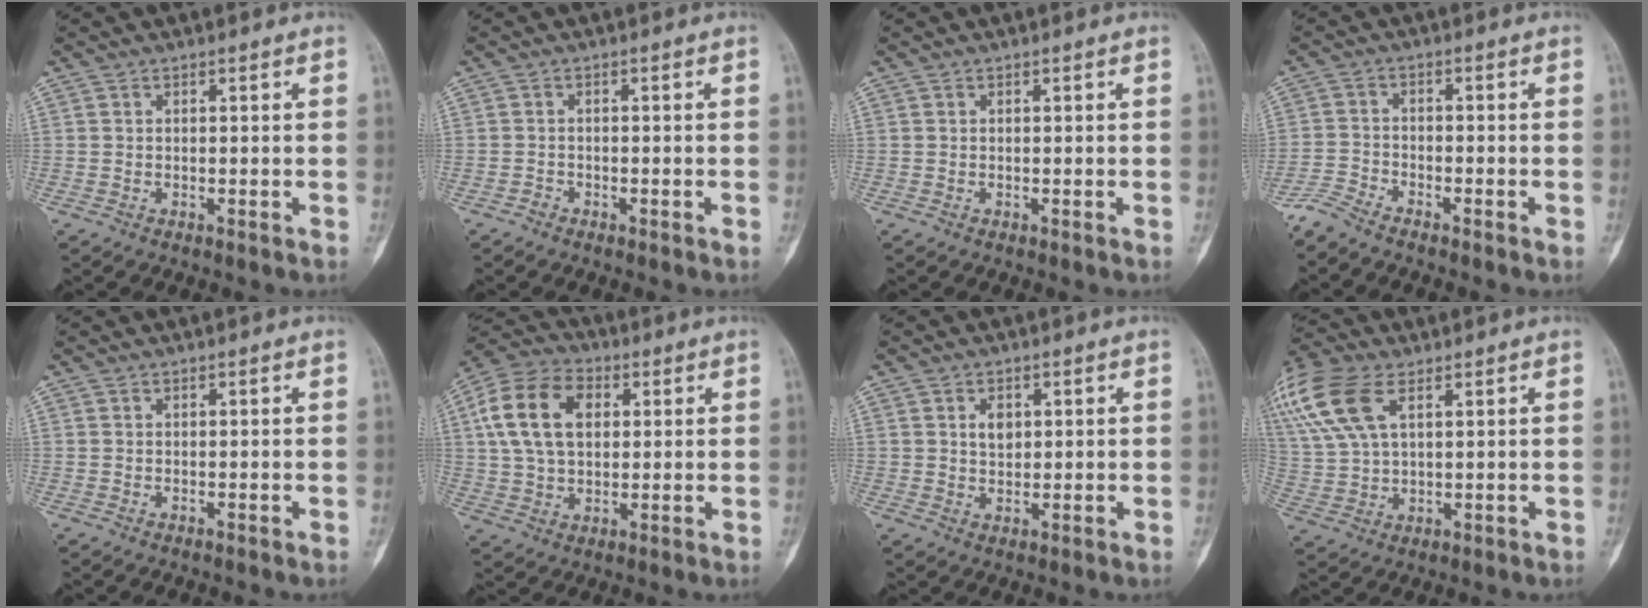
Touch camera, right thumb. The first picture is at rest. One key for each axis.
{"total": 0.9, "fx": -0.7, "fy": 0.5, "fz": 0.0, "tx": 0.000, "ty": 0.003, "tz": -0.019}
{"total": 0.0}
{"total": 4.0, "fx": -3.8, "fy": 0.5, "fz": 1.3, "tx": -0.036, "ty": 0.003, "tz": -0.084}
{"total": 0.0}
{"total": 15.1, "fx": 3.6, "fy": 10.1, "fz": 10.6, "tx": -0.183, "ty": 0.011, "tz": 0.061}
{"total": 3.5, "fx": 1.1, "fy": 2.6, "fz": 2.1, "tx": -0.016, "ty": -0.004, "tz": 0.019}
{"total": 16.9, "fx": 7.9, "fy": 9.1, "fz": 11.9, "tx": -0.286, "ty": 0.010, "tz": 0.154}